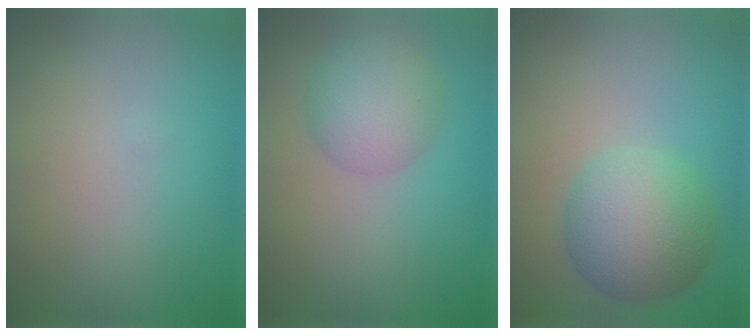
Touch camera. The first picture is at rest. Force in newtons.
{"total": 4.5, "press": 4.5, "slide": 0.1}
{"total": 6.2, "press": 6.2, "slide": 0.1}